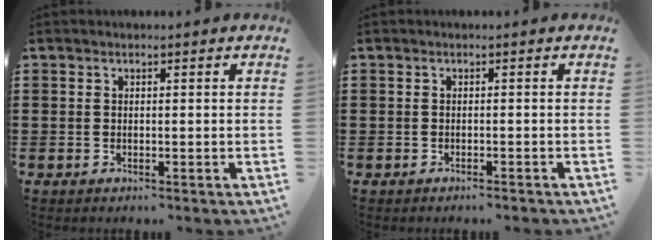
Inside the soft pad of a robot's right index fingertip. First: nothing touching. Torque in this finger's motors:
{"motor_torque": [-1.00, 1.13, -1.05, -0.21]}